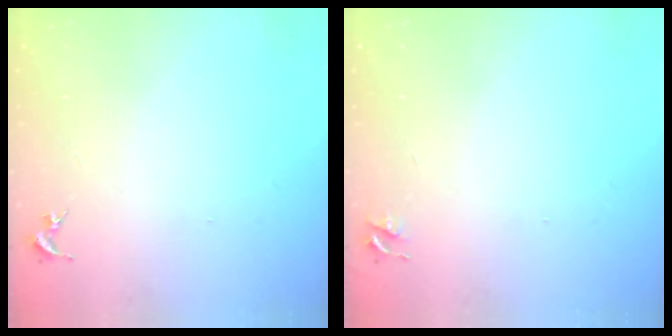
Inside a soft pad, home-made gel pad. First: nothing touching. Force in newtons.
{"total": 3.5, "press": 3.5, "slide": 0.4}